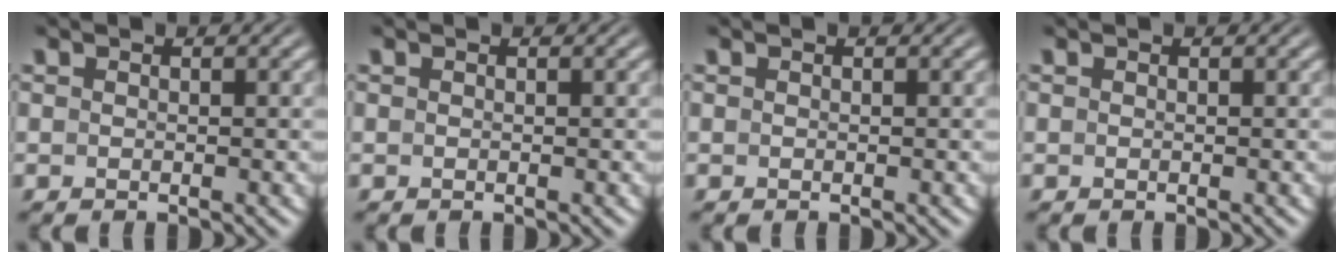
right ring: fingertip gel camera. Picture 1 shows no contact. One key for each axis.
{"total": 0.0}
{"total": 0.0}
{"total": 0.0}